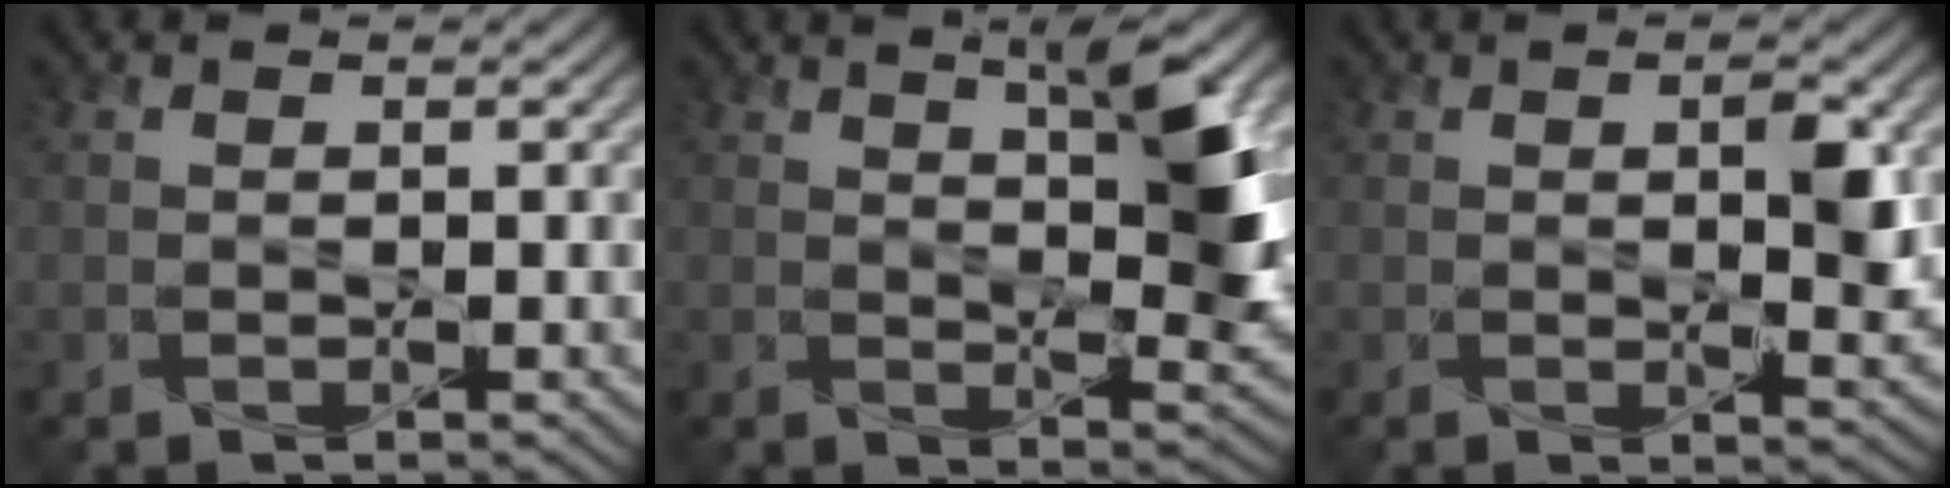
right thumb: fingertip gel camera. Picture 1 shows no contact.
{"total": 8.3, "force": [2.8, 2.2, 7.4], "torque": [-0.115, -0.001, 0.051]}
{"total": 3.9, "force": [0.9, 1.2, 3.6], "torque": [-0.065, -0.006, 0.017]}